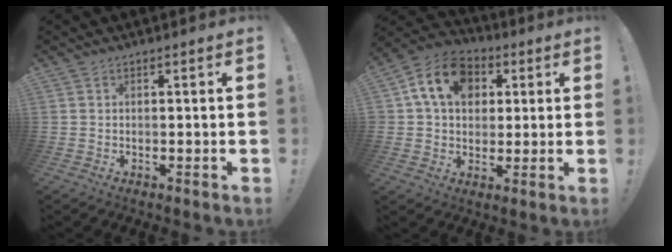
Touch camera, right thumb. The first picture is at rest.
{"total": 14.7, "force": [5.0, 11.0, 8.3], "torque": [-0.132, -0.001, 0.098]}